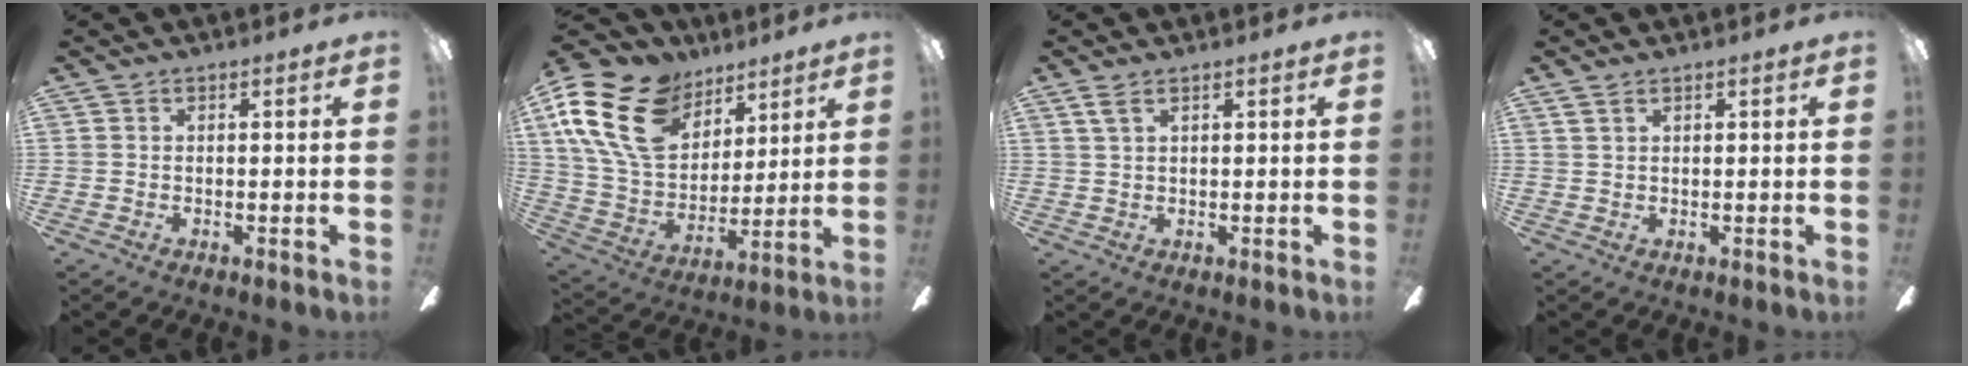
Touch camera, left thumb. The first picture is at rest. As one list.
[{"total": 22.3, "force": [11.7, 14.4, 12.4], "torque": [-0.263, -0.043, 0.219]}, {"total": 2.5, "force": [1.5, 1.0, 1.8], "torque": [-0.039, 0.003, 0.026]}, {"total": 1.6, "force": [1.1, 0.8, 1.0], "torque": [-0.022, 0.001, 0.019]}]